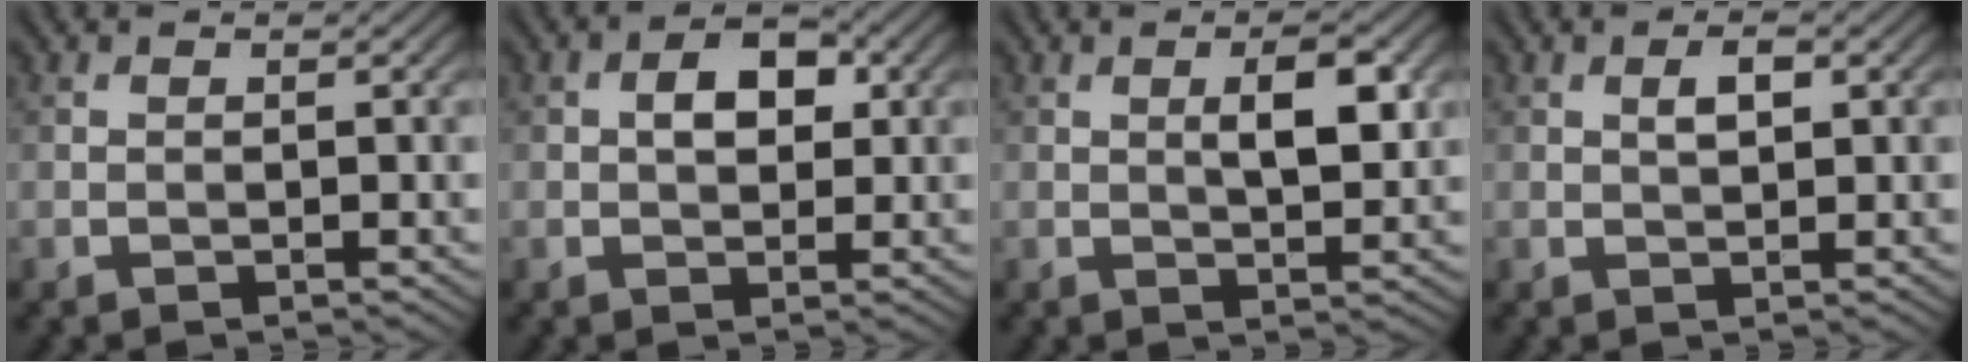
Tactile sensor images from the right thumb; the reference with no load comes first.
{"total": 4.1, "force": [0.7, 2.7, 3.1], "torque": [-0.052, 0.005, 0.007]}
{"total": 4.7, "force": [1.2, 1.7, 4.2], "torque": [-0.071, 0.000, 0.022]}
{"total": 2.0, "force": [0.6, 0.9, 1.7], "torque": [-0.030, 0.000, 0.011]}